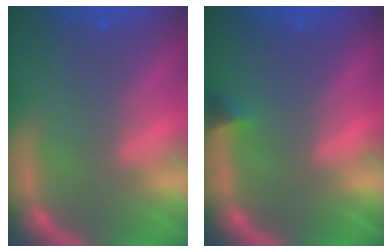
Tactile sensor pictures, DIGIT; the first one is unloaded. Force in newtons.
{"total": 0.9}